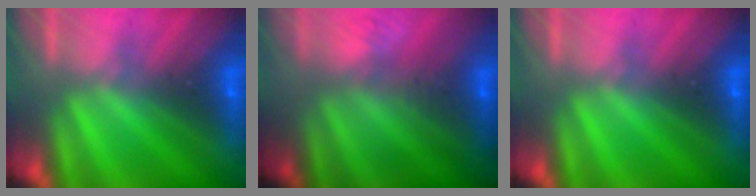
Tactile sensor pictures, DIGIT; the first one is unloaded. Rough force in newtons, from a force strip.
{"total": 2.8}
{"total": 0.0}